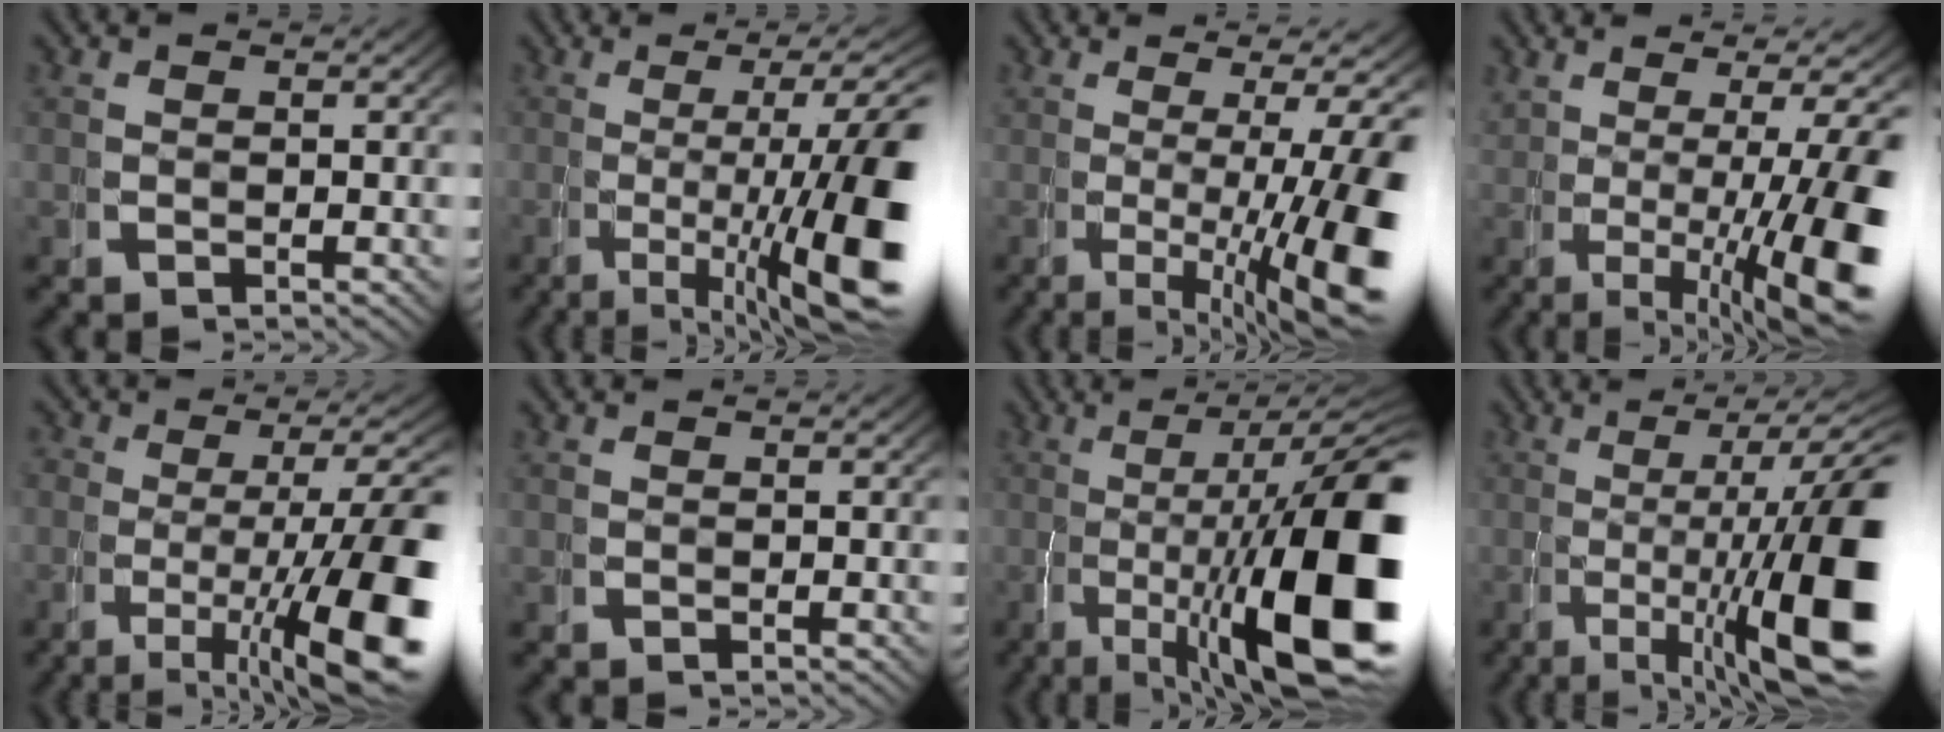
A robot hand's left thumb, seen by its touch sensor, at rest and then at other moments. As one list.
[{"total": 14.6, "force": [-1.8, 6.6, 12.9], "torque": [-0.181, -0.022, -0.014]}, {"total": 12.0, "force": [-0.9, 4.8, 11.0], "torque": [-0.150, -0.023, 0.000]}, {"total": 12.1, "force": [0.4, 4.7, 11.2], "torque": [-0.145, -0.008, 0.017]}, {"total": 12.5, "force": [-3.7, 5.6, 10.6], "torque": [-0.161, -0.034, -0.041]}, {"total": 0.0}, {"total": 20.4, "force": [-2.1, 9.5, 18.0], "torque": [-0.266, -0.038, -0.010]}, {"total": 16.0, "force": [-1.3, 7.5, 14.1], "torque": [-0.207, -0.028, -0.004]}]